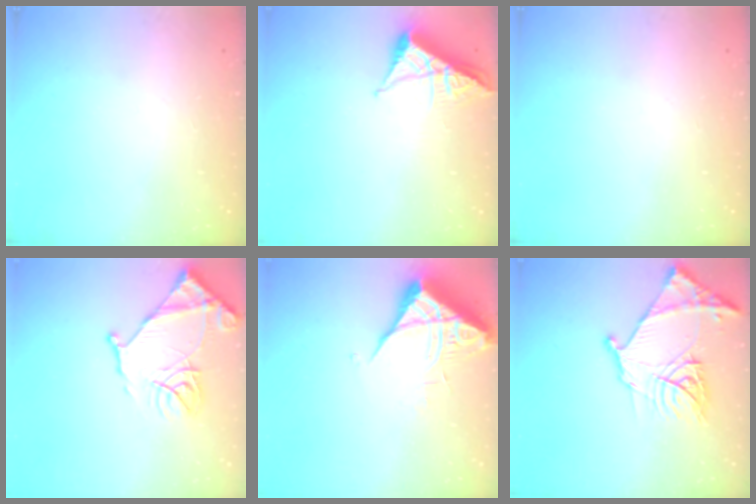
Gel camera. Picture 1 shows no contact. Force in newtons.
{"total": 6.0, "press": 5.9, "slide": 0.8}
{"total": 0.0}
{"total": 15.2, "press": 15.2, "slide": 1.5}
{"total": 6.0, "press": 6.0, "slide": 0.2}
{"total": 19.4, "press": 19.3, "slide": 2.0}